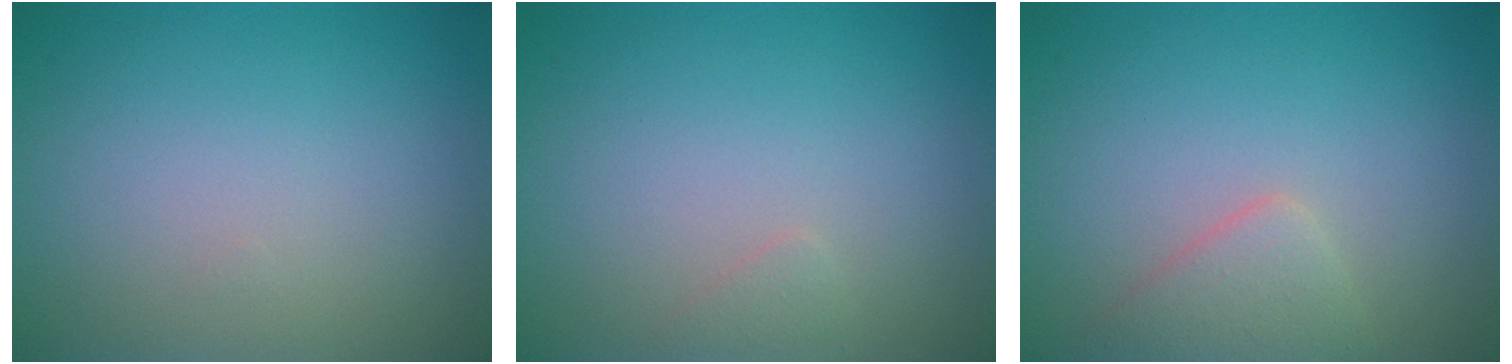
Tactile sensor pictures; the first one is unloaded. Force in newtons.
{"total": 0.6, "press": 0.6, "slide": 0.0}
{"total": 2.4, "press": 2.3, "slide": 0.2}